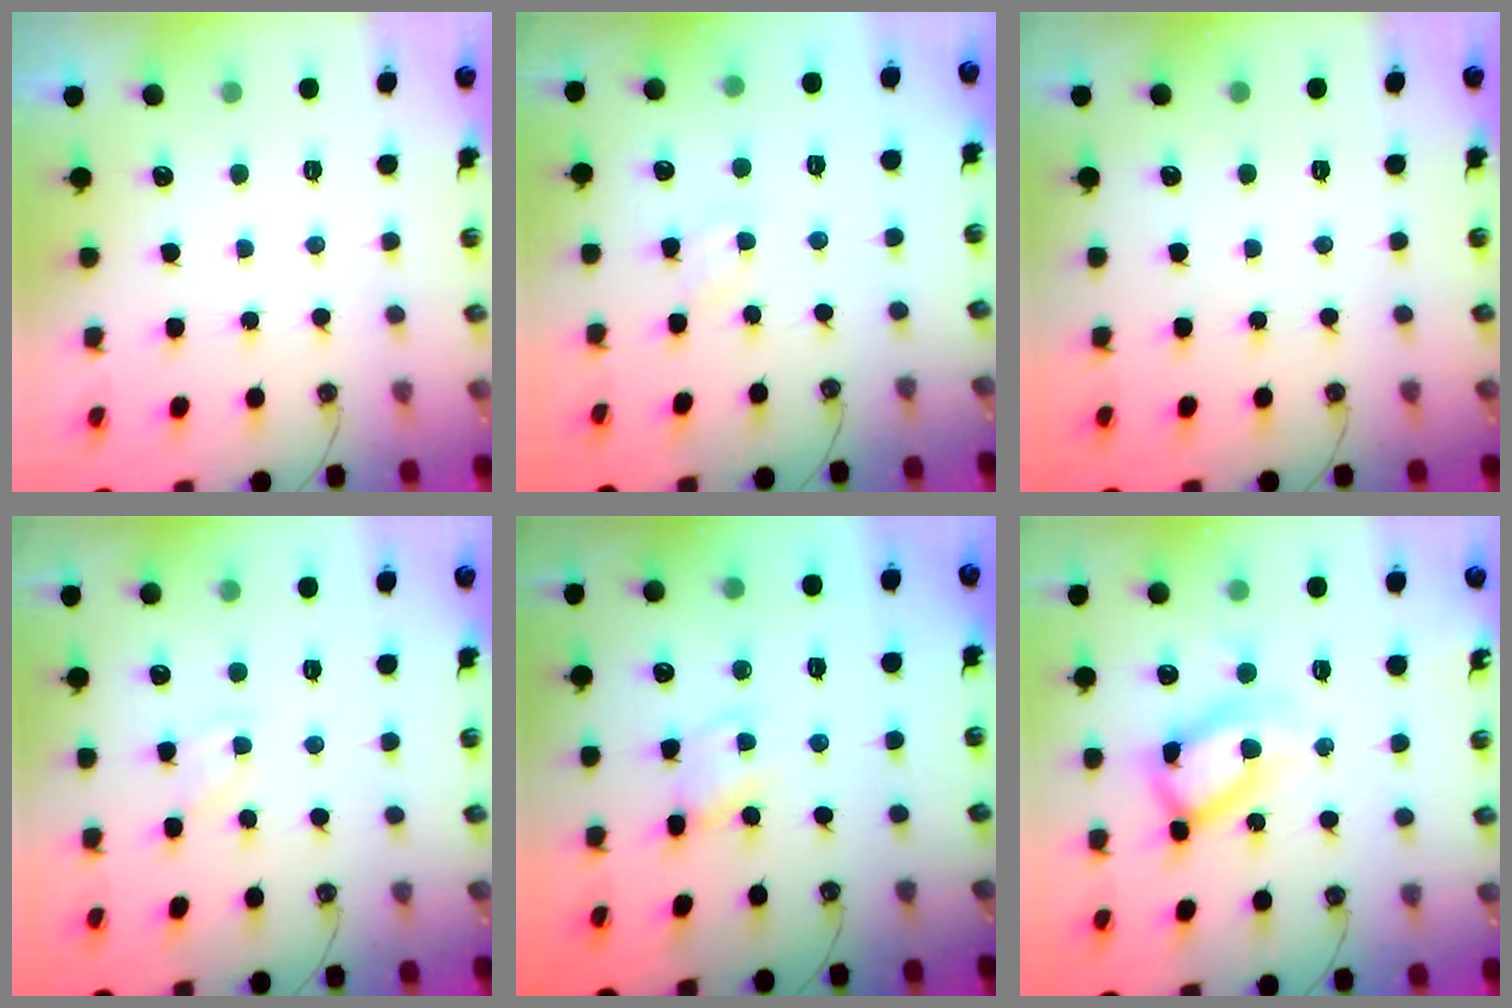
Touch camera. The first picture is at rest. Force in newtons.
{"total": 2.1, "press": 2.1, "slide": 0.4}
{"total": 0.0}
{"total": 2.0, "press": 2.0, "slide": 0.3}
{"total": 1.1, "press": 1.1, "slide": 0.2}
{"total": 14.9, "press": 14.8, "slide": 1.3}